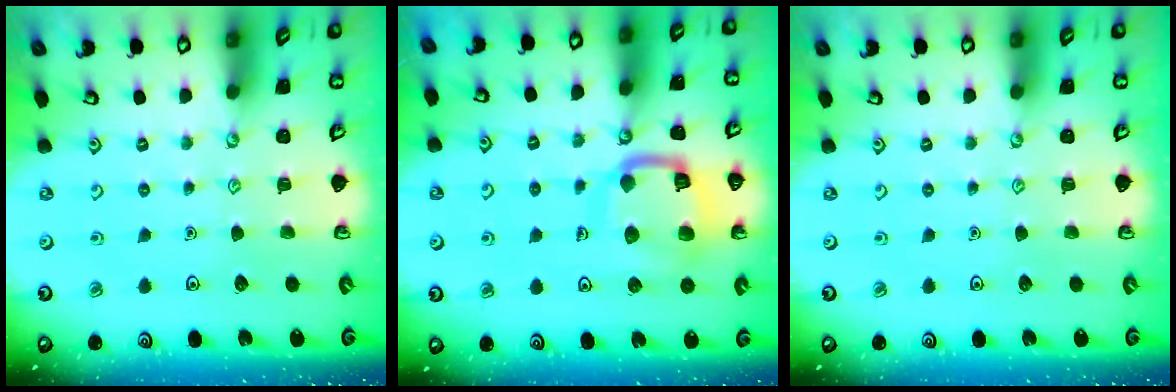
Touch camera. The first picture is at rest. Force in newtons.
{"total": 14.3, "press": 14.2, "slide": 1.5}
{"total": 0.0}